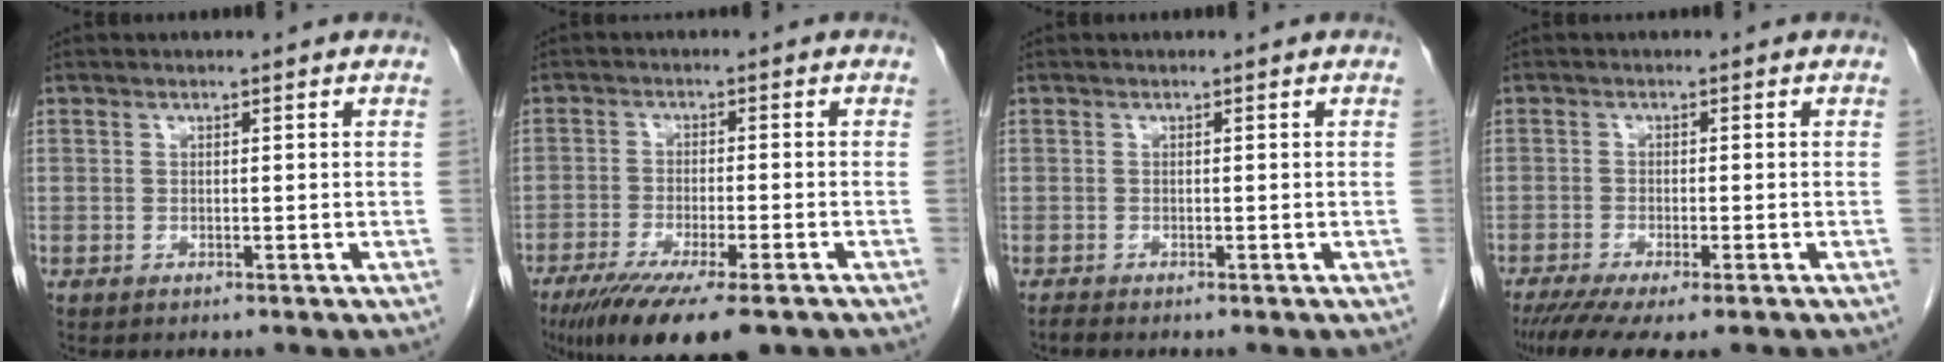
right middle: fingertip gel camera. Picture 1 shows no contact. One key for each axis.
{"total": 14.3, "fx": -10.4, "fy": 2.3, "fz": 9.5, "tx": -0.146, "ty": -0.033, "tz": -0.161}
{"total": 0.5, "fx": -0.5, "fy": -0.1, "fz": 0.1, "tx": -0.006, "ty": -0.001, "tz": -0.012}
{"total": 8.5, "fx": -6.4, "fy": 1.2, "fz": 5.4, "tx": -0.084, "ty": -0.021, "tz": -0.101}